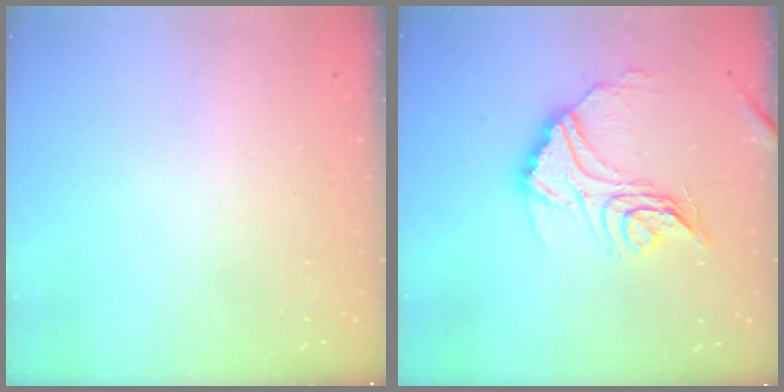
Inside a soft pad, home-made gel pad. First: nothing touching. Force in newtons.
{"total": 16.5, "press": 16.4, "slide": 1.2}